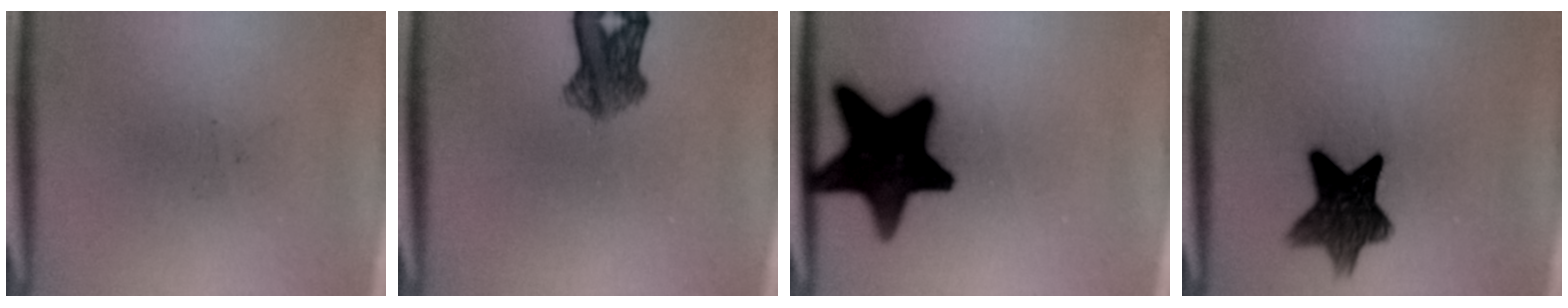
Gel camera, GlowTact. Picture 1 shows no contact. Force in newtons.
{"total": 5.5}
{"total": 18.4}
{"total": 9.8}